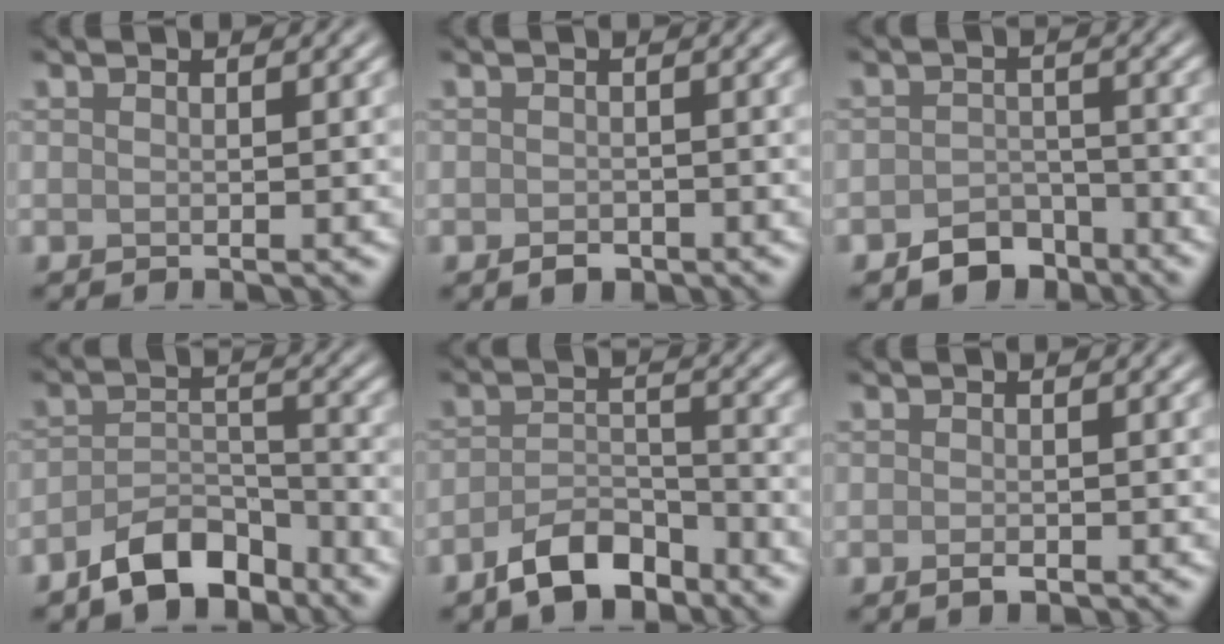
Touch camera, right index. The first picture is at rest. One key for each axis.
{"total": 1.2, "fx": -0.7, "fy": 0.7, "fz": 0.6, "tx": -0.009, "ty": -0.002, "tz": -0.013}
{"total": 3.6, "fx": -2.6, "fy": 2.2, "fz": 1.2, "tx": -0.009, "ty": 0.001, "tz": -0.047}
{"total": 5.5, "fx": -4.1, "fy": 2.6, "fz": 2.7, "tx": -0.039, "ty": -0.002, "tz": -0.076}
{"total": 5.0, "fx": -3.6, "fy": 2.2, "fz": 2.6, "tx": -0.042, "ty": -0.001, "tz": -0.068}
{"total": 0.9, "fx": -0.5, "fy": 0.4, "fz": 0.6, "tx": -0.011, "ty": -0.001, "tz": -0.008}